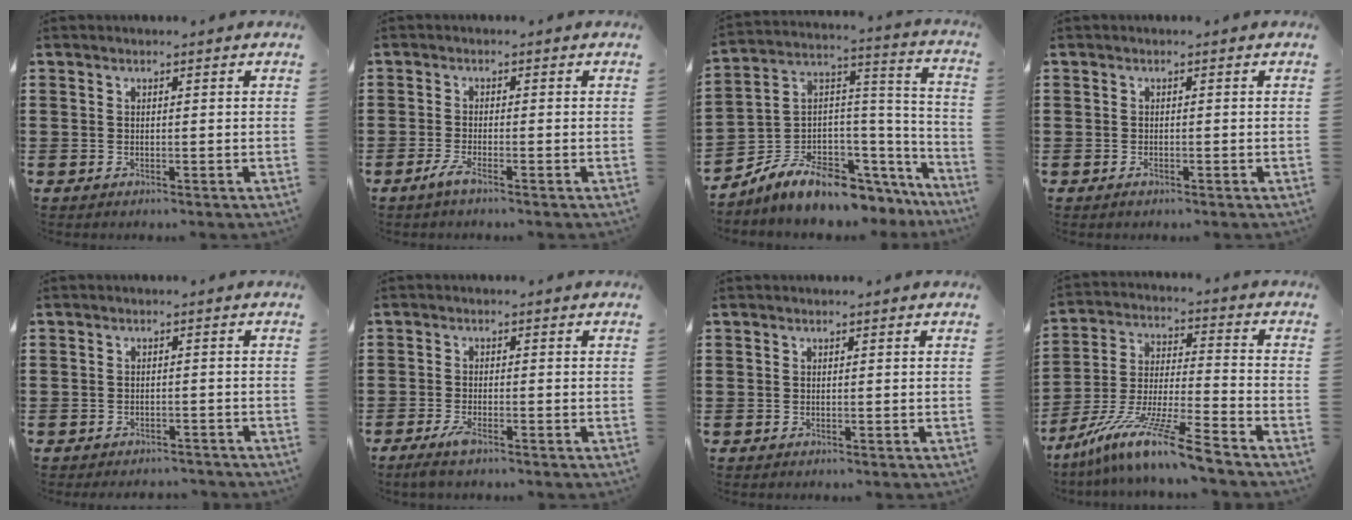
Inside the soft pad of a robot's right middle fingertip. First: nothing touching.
{"total": 2.3, "force": [-1.3, 0.2, 1.9], "torque": [-0.047, -0.009, -0.027]}
{"total": 8.7, "force": [-7.4, 3.0, 3.2], "torque": [-0.080, 0.000, -0.148]}
{"total": 0.7, "force": [-0.4, 0.3, 0.4], "torque": [-0.010, -0.005, -0.007]}
{"total": 1.7, "force": [-1.7, 0.2, -0.2], "torque": [-0.003, 0.000, -0.039]}
{"total": 2.6, "force": [-1.6, 0.5, 1.9], "torque": [-0.045, -0.004, -0.035]}
{"total": 0.0}
{"total": 12.2, "force": [-9.8, -0.1, 7.3], "torque": [-0.142, 0.007, -0.190]}